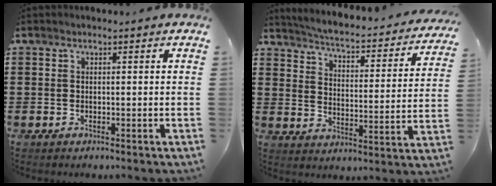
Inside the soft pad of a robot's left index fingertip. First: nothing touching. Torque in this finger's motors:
{"motor_torque": [0.04, -0.04, -0.10, 0.02]}